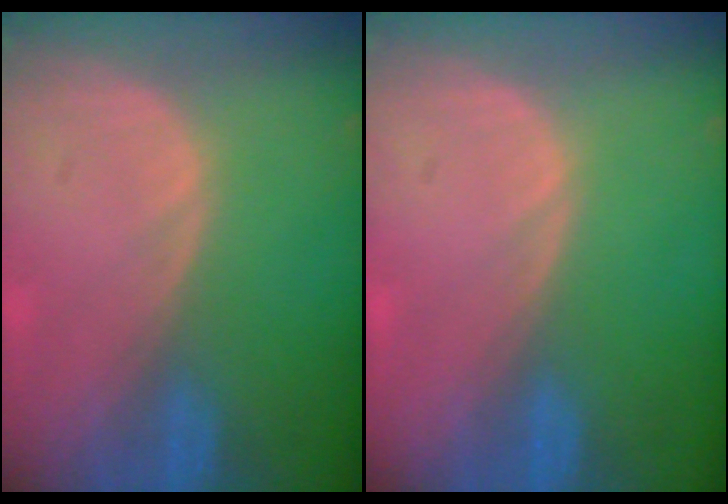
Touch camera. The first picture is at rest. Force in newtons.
{"total": 0.0}